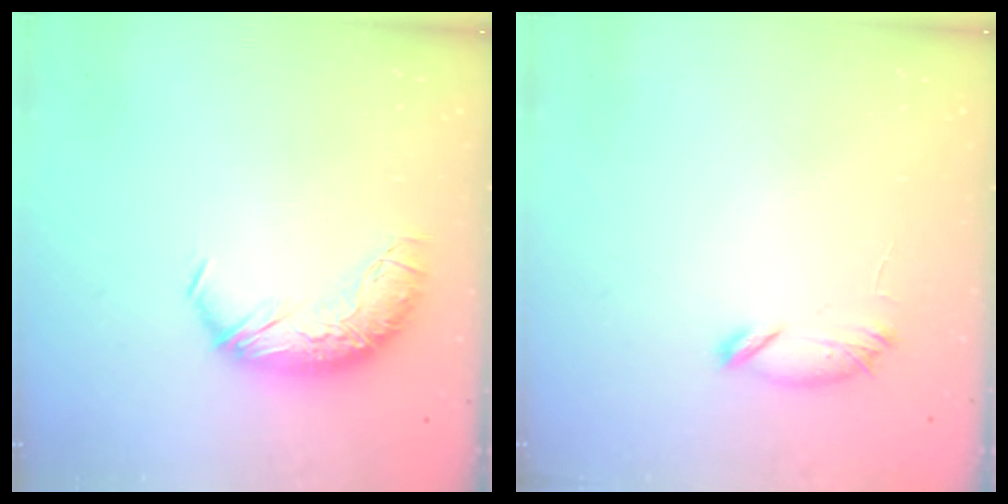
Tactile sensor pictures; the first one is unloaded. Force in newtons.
{"total": 6.6, "press": 6.6, "slide": 0.7}